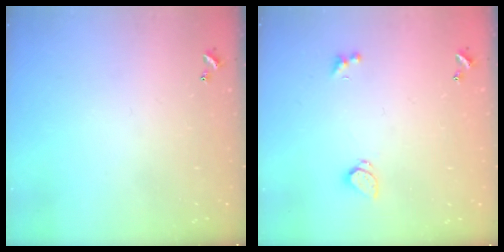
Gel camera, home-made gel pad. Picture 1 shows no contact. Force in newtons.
{"total": 1.8, "press": 1.7, "slide": 0.7}